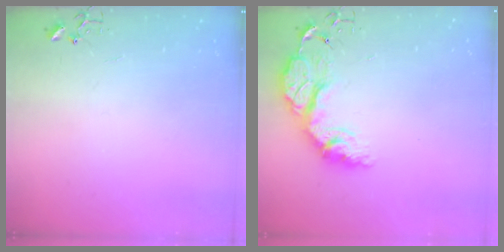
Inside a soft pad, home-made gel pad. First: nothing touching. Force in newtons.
{"total": 16.3, "press": 16.3, "slide": 1.2}